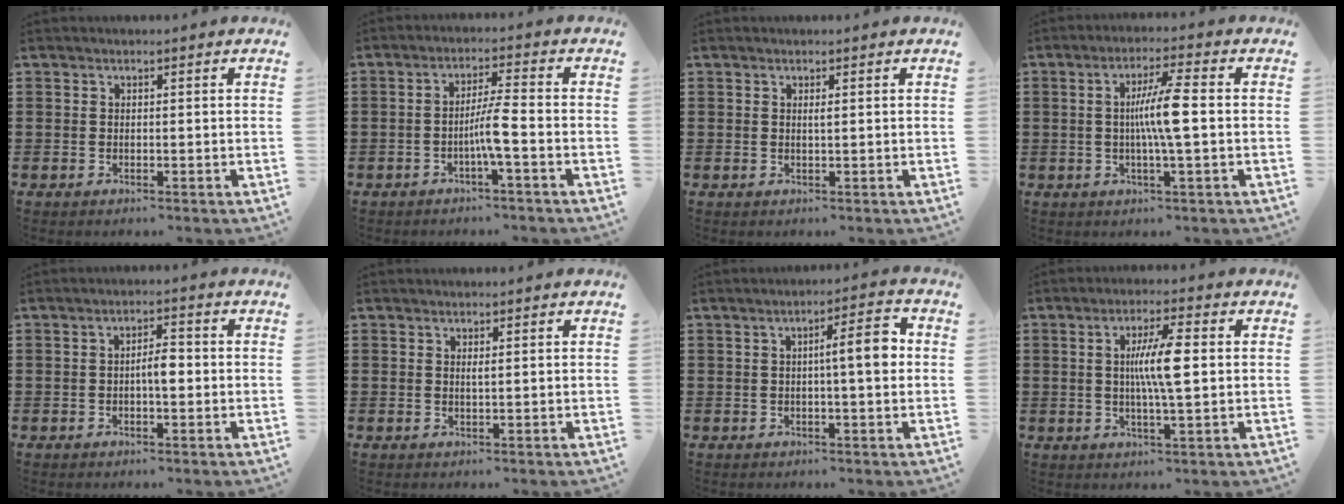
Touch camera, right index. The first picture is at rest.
{"total": 4.8, "force": [-1.7, -0.1, 4.4], "torque": [-0.088, -0.005, -0.037]}
{"total": 0.6, "force": [0.2, 0.1, 0.6], "torque": [-0.012, -0.001, 0.005]}
{"total": 7.1, "force": [-0.1, 0.3, 7.1], "torque": [-0.135, -0.003, -0.012]}
{"total": 3.4, "force": [-0.5, 1.1, 3.1], "torque": [-0.057, 0.007, -0.011]}
{"total": 0.6, "force": [0.3, 0.1, 0.5], "torque": [-0.011, -0.001, 0.006]}
{"total": 5.6, "force": [0.4, 0.9, 5.5], "torque": [-0.086, -0.003, -0.001]}
{"total": 7.4, "force": [0.6, 0.9, 7.3], "torque": [-0.141, -0.002, 0.003]}